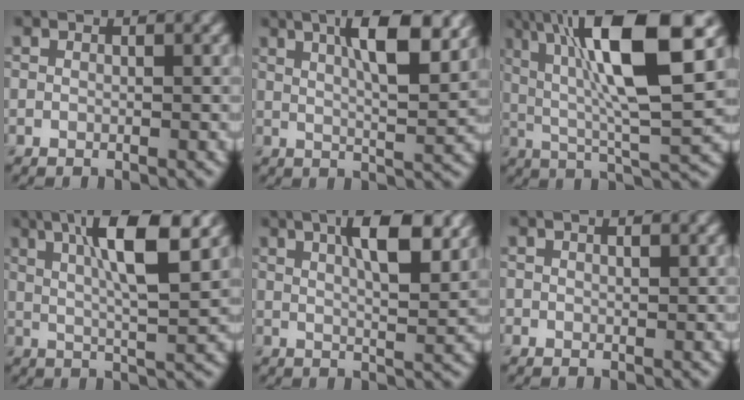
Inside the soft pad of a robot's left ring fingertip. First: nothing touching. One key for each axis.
{"total": 8.4, "fx": 3.6, "fy": 2.3, "fz": 7.3, "tx": -0.099, "ty": 0.014, "tz": 0.051}
{"total": 12.7, "fx": 3.9, "fy": 3.0, "fz": 11.7, "tx": -0.197, "ty": 0.014, "tz": 0.062}
{"total": 9.1, "fx": 3.5, "fy": 1.8, "fz": 8.2, "tx": -0.124, "ty": 0.009, "tz": 0.056}
{"total": 7.7, "fx": 3.3, "fy": 2.3, "fz": 6.6, "tx": -0.092, "ty": 0.013, "tz": 0.043}
{"total": 0.8, "fx": 0.4, "fy": 0.2, "fz": 0.6, "tx": -0.009, "ty": 0.000, "tz": 0.008}